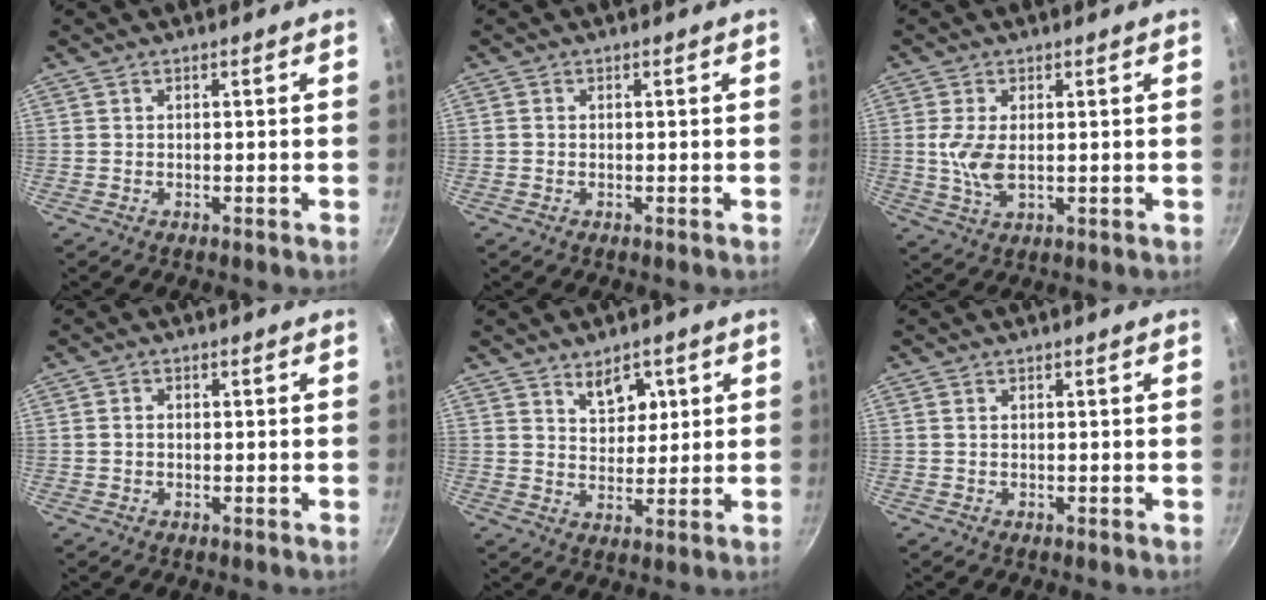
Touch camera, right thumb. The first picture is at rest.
{"total": 0.6, "force": [-0.1, 0.5, 0.2], "torque": [-0.003, 0.002, -0.004]}
{"total": 5.9, "force": [0.4, 3.0, 5.1], "torque": [-0.108, -0.006, 0.011]}
{"total": 1.6, "force": [-0.1, 1.3, 1.0], "torque": [-0.017, 0.008, -0.004]}
{"total": 5.9, "force": [2.9, 3.8, 3.6], "torque": [-0.027, -0.020, 0.049]}
{"total": 0.5, "force": [0.2, 0.3, 0.4], "torque": [-0.008, 0.001, 0.003]}